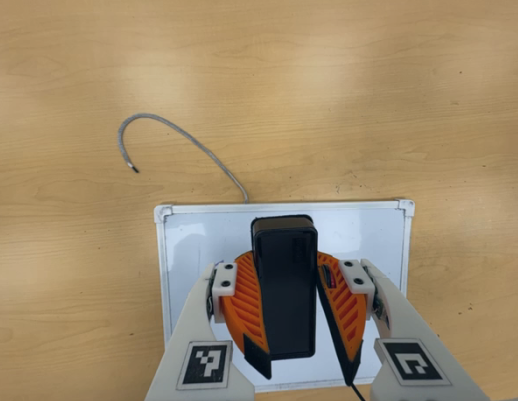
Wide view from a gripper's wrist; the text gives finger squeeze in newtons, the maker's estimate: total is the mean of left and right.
{"total": 10.2, "left": 10.2, "right": 10.2}